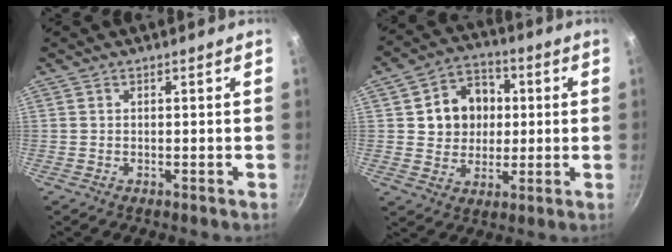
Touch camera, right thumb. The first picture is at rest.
{"total": 11.5, "force": [1.8, 9.9, 5.7], "torque": [-0.052, 0.008, 0.027]}